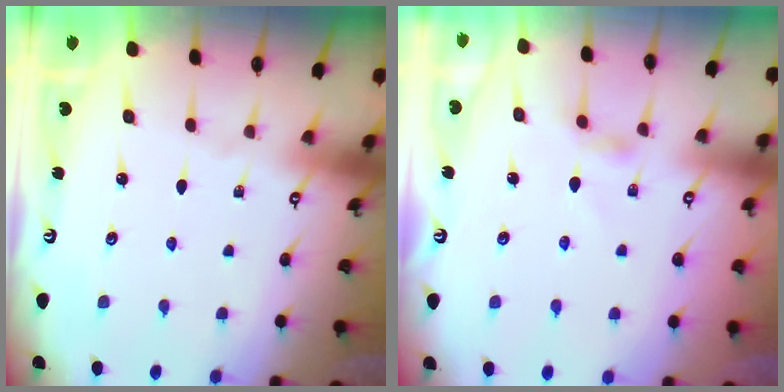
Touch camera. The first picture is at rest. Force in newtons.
{"total": 2.4, "press": 2.4, "slide": 0.4}